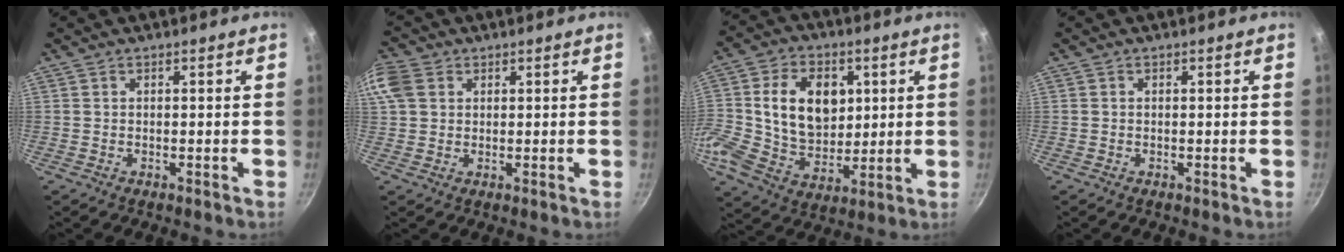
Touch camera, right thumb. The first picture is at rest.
{"total": 7.0, "force": [2.5, 5.4, 3.8], "torque": [-0.076, 0.010, 0.042]}
{"total": 20.2, "force": [3.4, 14.9, 13.2], "torque": [-0.244, 0.014, 0.062]}
{"total": 0.0}